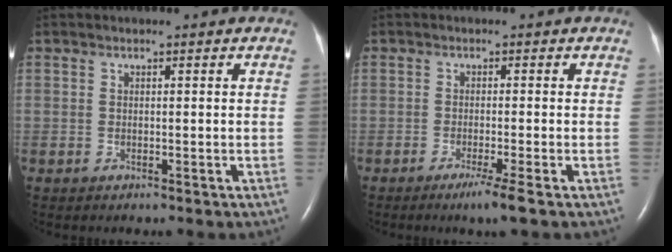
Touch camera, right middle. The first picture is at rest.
{"total": 3.3, "force": [-2.0, -0.8, 2.5], "torque": [-0.045, -0.013, -0.036]}